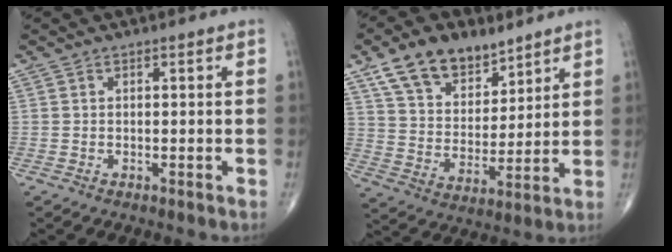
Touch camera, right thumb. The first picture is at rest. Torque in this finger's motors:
{"motor_torque": [-1.29, 2.16, 0.87, 0.76, 0.11]}